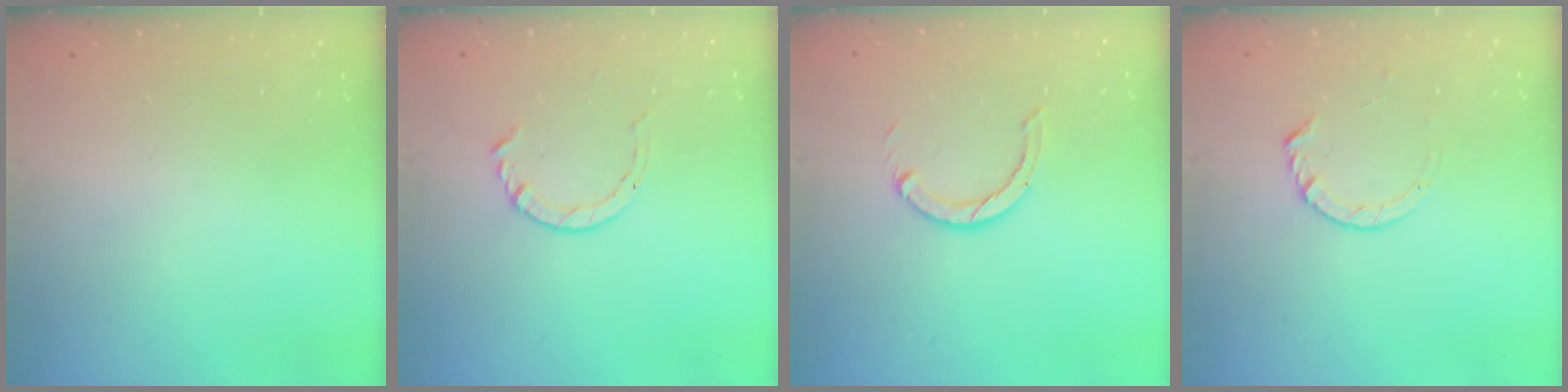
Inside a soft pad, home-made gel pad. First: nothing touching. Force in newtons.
{"total": 3.4, "press": 3.4, "slide": 0.5}
{"total": 3.6, "press": 3.5, "slide": 0.5}
{"total": 3.7, "press": 3.7, "slide": 0.5}